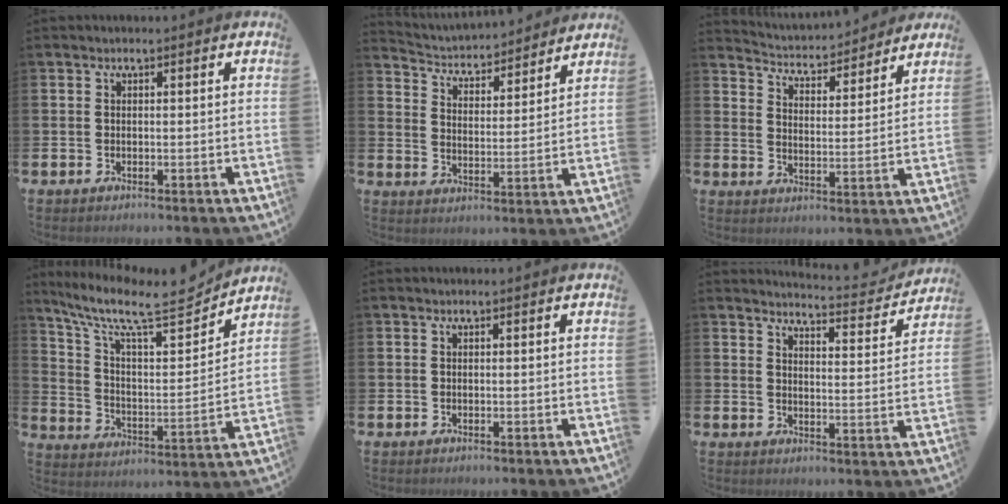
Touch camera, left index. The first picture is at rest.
{"total": 4.2, "force": [4.0, 1.1, 0.4], "torque": [-0.033, -0.040, 0.064]}
{"total": 4.2, "force": [4.1, 0.9, 0.0], "torque": [-0.026, -0.039, 0.066]}
{"total": 10.9, "force": [9.1, 2.6, 5.5], "torque": [-0.135, -0.064, 0.149]}
{"total": 0.0}
{"total": 4.1, "force": [4.0, 0.3, 0.5], "torque": [-0.018, -0.038, 0.063]}